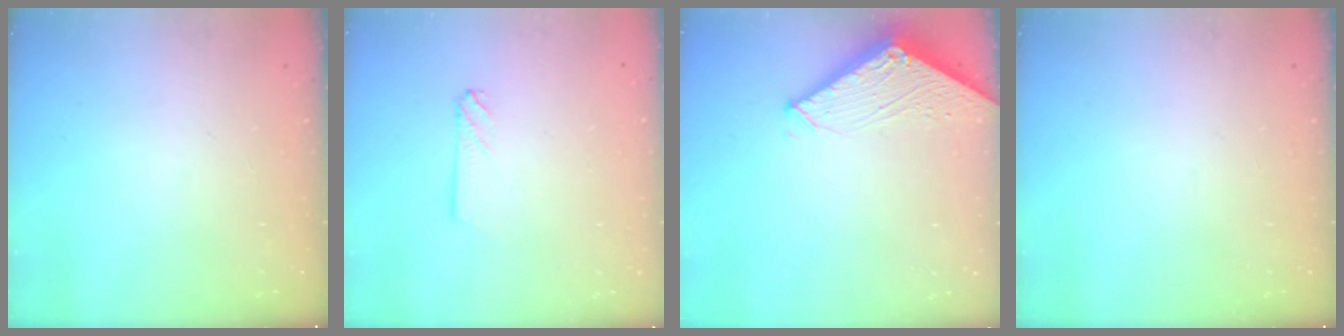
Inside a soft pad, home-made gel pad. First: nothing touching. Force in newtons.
{"total": 2.2, "press": 2.2, "slide": 0.3}
{"total": 2.8, "press": 2.8, "slide": 0.3}
{"total": 0.0}